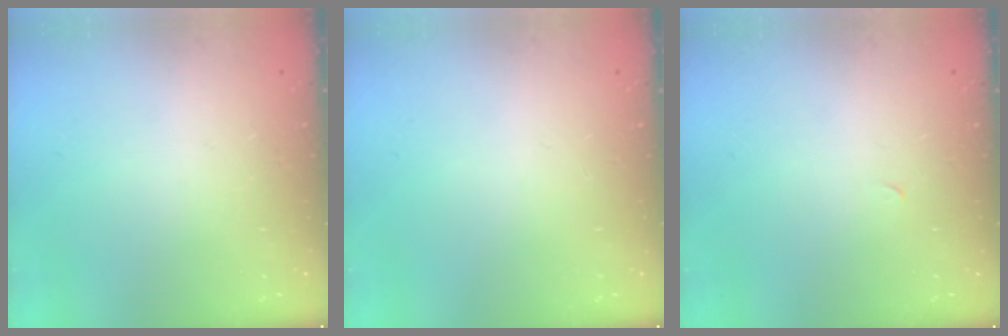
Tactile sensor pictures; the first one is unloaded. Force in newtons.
{"total": 0.0}
{"total": 0.0}